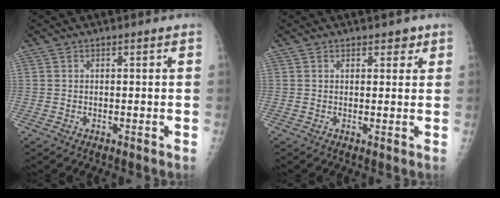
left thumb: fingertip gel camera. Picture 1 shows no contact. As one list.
[{"total": 2.3, "force": [1.5, 1.3, 1.1], "torque": [0.005, -0.006, 0.017]}]